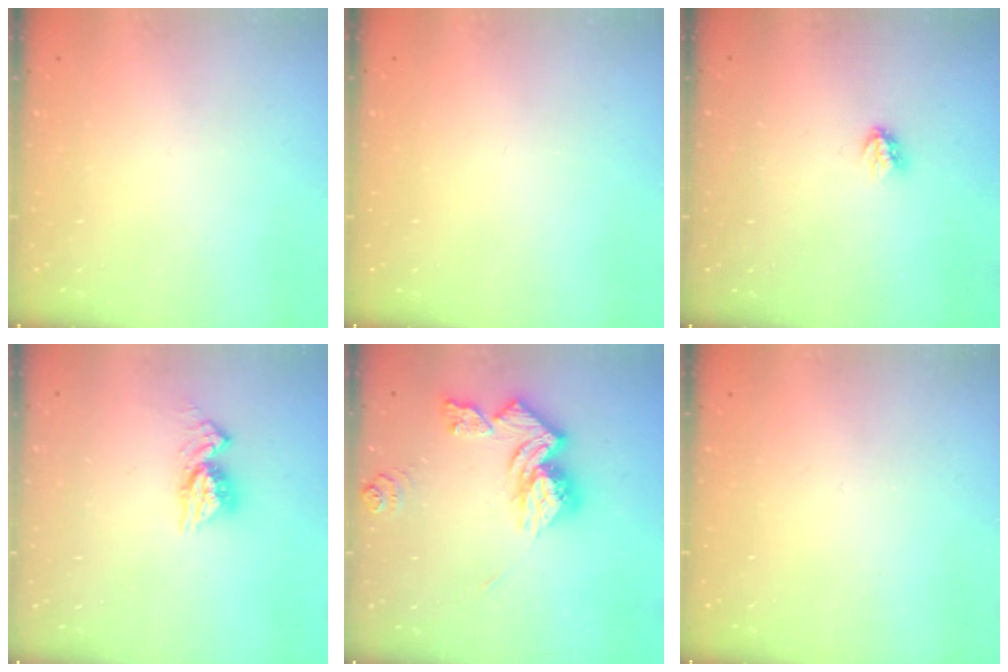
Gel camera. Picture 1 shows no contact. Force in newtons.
{"total": 0.0}
{"total": 3.0, "press": 2.9, "slide": 0.4}
{"total": 8.3, "press": 8.3, "slide": 0.8}
{"total": 13.3, "press": 13.3, "slide": 1.3}
{"total": 0.0}